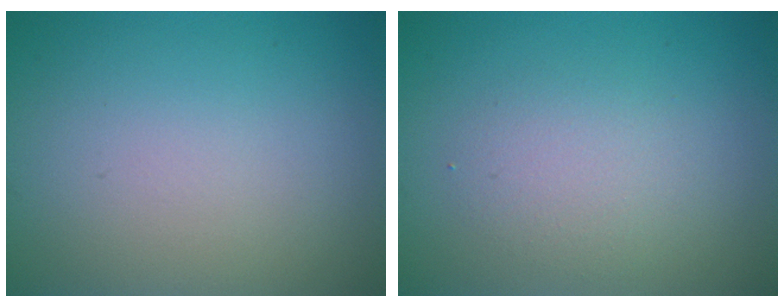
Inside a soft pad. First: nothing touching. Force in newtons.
{"total": 2.4, "press": 2.4, "slide": 0.1}